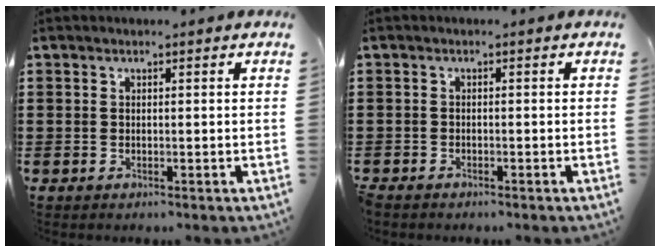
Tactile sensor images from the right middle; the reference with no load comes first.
{"total": 0.7, "force": [-0.7, 0.1, 0.1], "torque": [-0.006, -0.002, -0.014]}